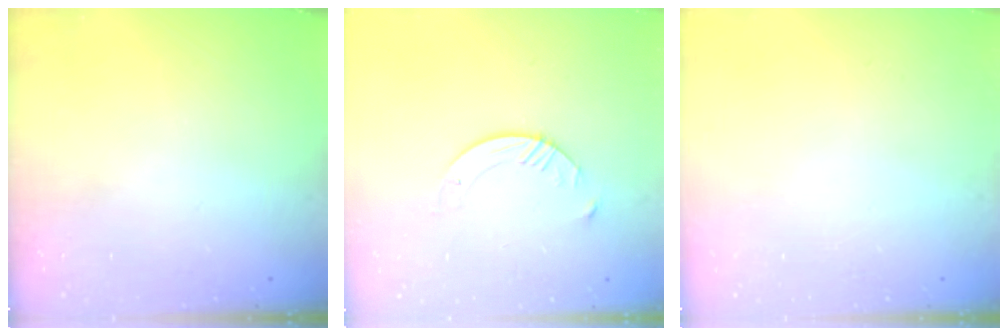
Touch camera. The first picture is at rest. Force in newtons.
{"total": 5.6, "press": 5.6, "slide": 0.7}
{"total": 0.0}